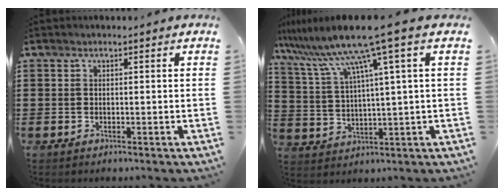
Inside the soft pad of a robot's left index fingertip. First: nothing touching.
{"total": 10.5, "force": [6.9, -0.5, 8.0], "torque": [-0.192, -0.033, 0.108]}